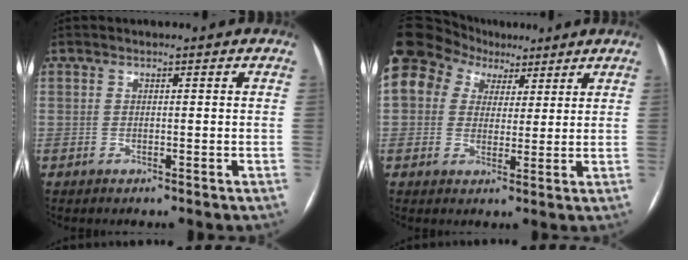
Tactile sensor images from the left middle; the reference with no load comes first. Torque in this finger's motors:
{"motor_torque": [2.14, 0.00, 1.06, 0.21]}